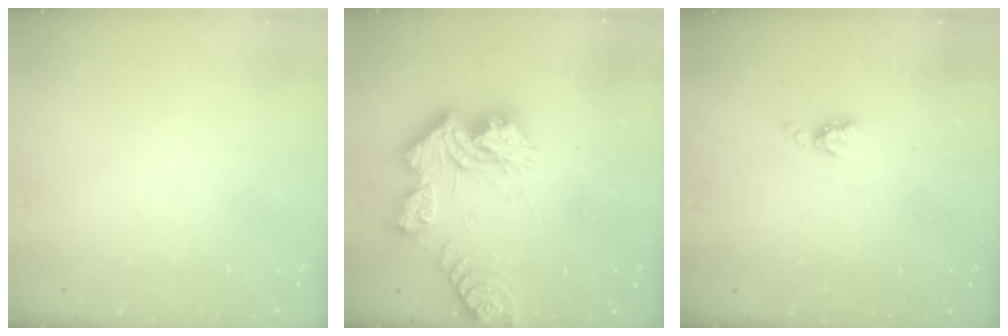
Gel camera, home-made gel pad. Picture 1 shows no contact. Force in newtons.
{"total": 18.5, "press": 18.4, "slide": 1.9}
{"total": 4.8, "press": 4.8, "slide": 0.7}